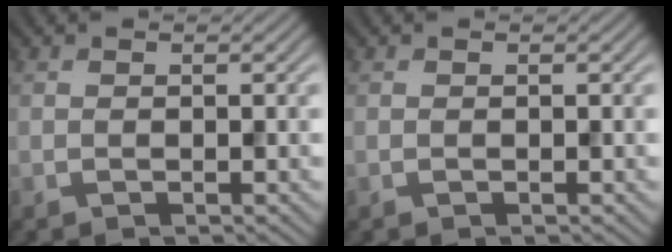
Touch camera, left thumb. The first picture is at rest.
{"total": 0.0}